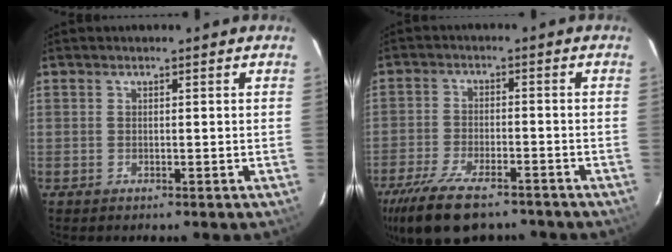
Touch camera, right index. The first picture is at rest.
{"total": 15.5, "force": [-11.4, 5.9, 8.6], "torque": [-0.190, -0.036, -0.192]}